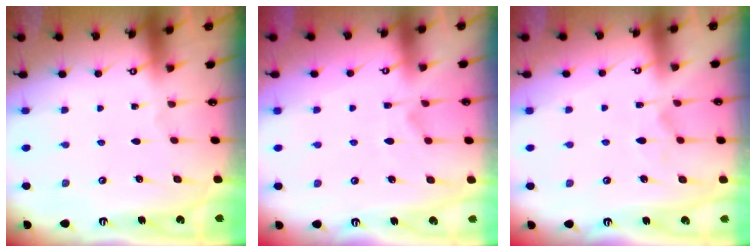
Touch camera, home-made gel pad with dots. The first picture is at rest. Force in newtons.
{"total": 1.4, "press": 0.5, "slide": 1.3}
{"total": 4.6, "press": 4.4, "slide": 1.3}